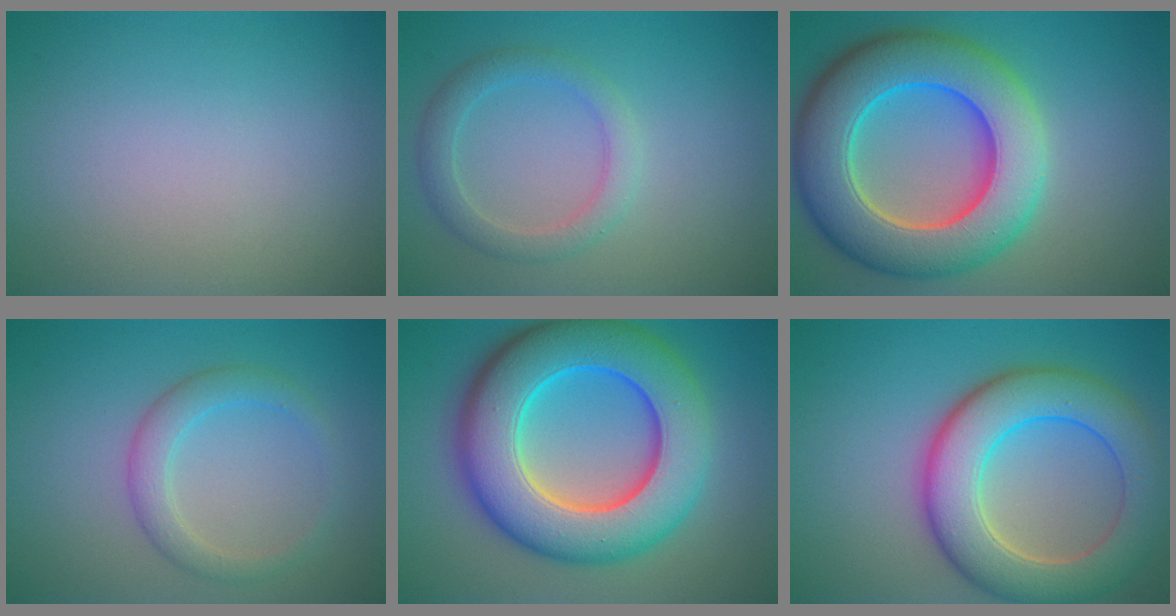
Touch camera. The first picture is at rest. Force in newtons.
{"total": 2.7, "press": 2.7, "slide": 0.1}
{"total": 11.9, "press": 11.9, "slide": 0.3}
{"total": 2.8, "press": 2.8, "slide": 0.2}
{"total": 12.8, "press": 12.8, "slide": 0.3}
{"total": 8.9, "press": 8.9, "slide": 0.6}